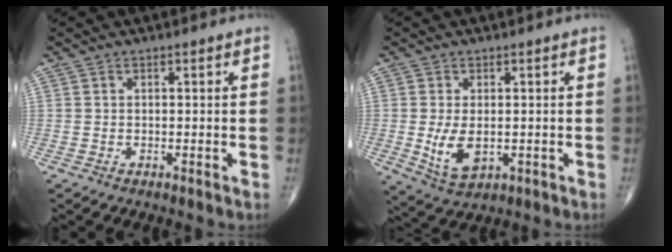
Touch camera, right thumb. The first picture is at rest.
{"total": 6.7, "force": [-0.7, 3.8, 5.5], "torque": [-0.099, -0.016, -0.001]}